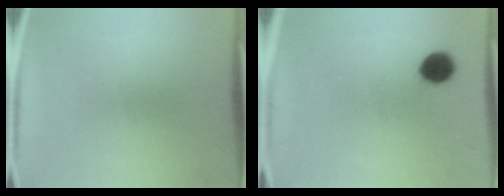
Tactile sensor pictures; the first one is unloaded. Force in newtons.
{"total": 6.8}